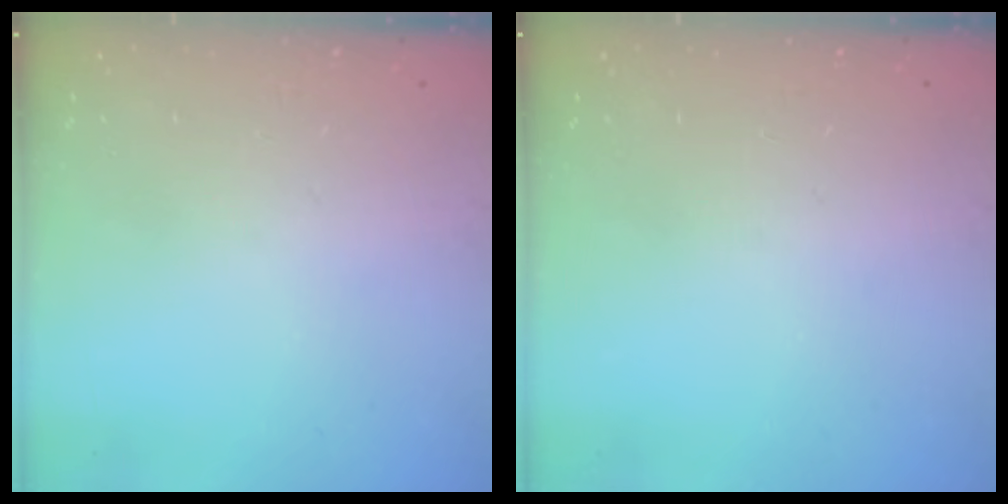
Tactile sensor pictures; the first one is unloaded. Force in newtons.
{"total": 0.0}